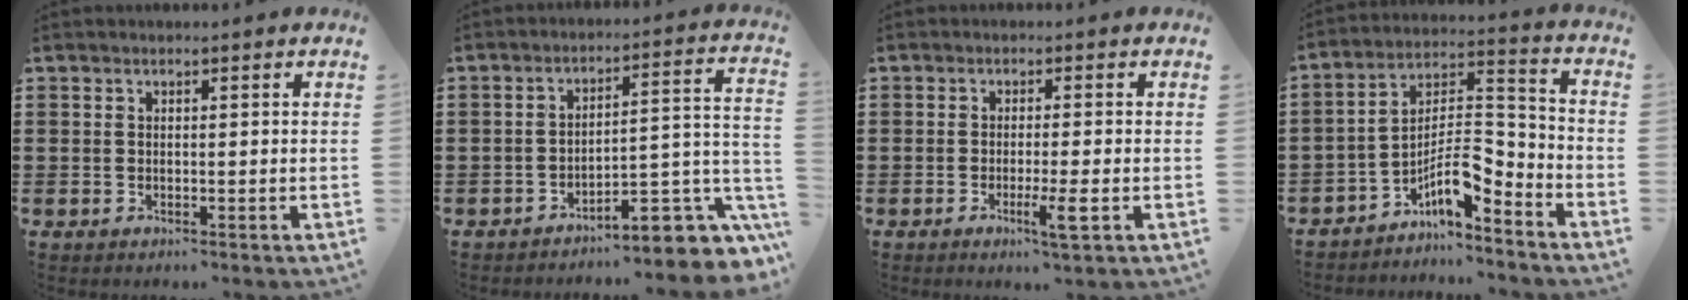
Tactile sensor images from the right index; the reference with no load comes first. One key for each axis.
{"total": 7.2, "fx": -5.4, "fy": 2.1, "fz": 4.2, "tx": -0.047, "ty": -0.002, "tz": -0.104}
{"total": 4.2, "fx": -1.7, "fy": 0.2, "fz": 3.9, "tx": -0.076, "ty": -0.017, "tz": -0.032}
{"total": 8.3, "fx": -5.3, "fy": 2.3, "fz": 6.0, "tx": -0.123, "ty": -0.014, "tz": -0.107}